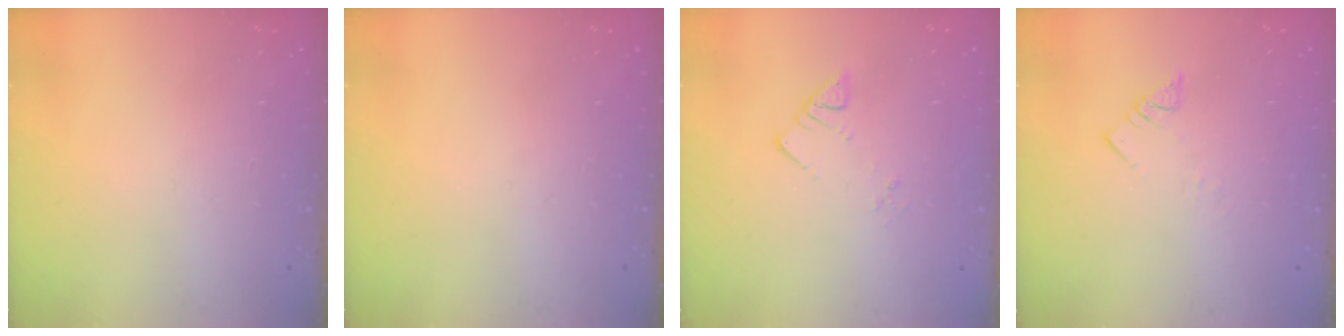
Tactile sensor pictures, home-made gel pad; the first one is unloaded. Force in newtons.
{"total": 0.0}
{"total": 2.6, "press": 2.6, "slide": 0.1}
{"total": 3.4, "press": 3.3, "slide": 0.4}